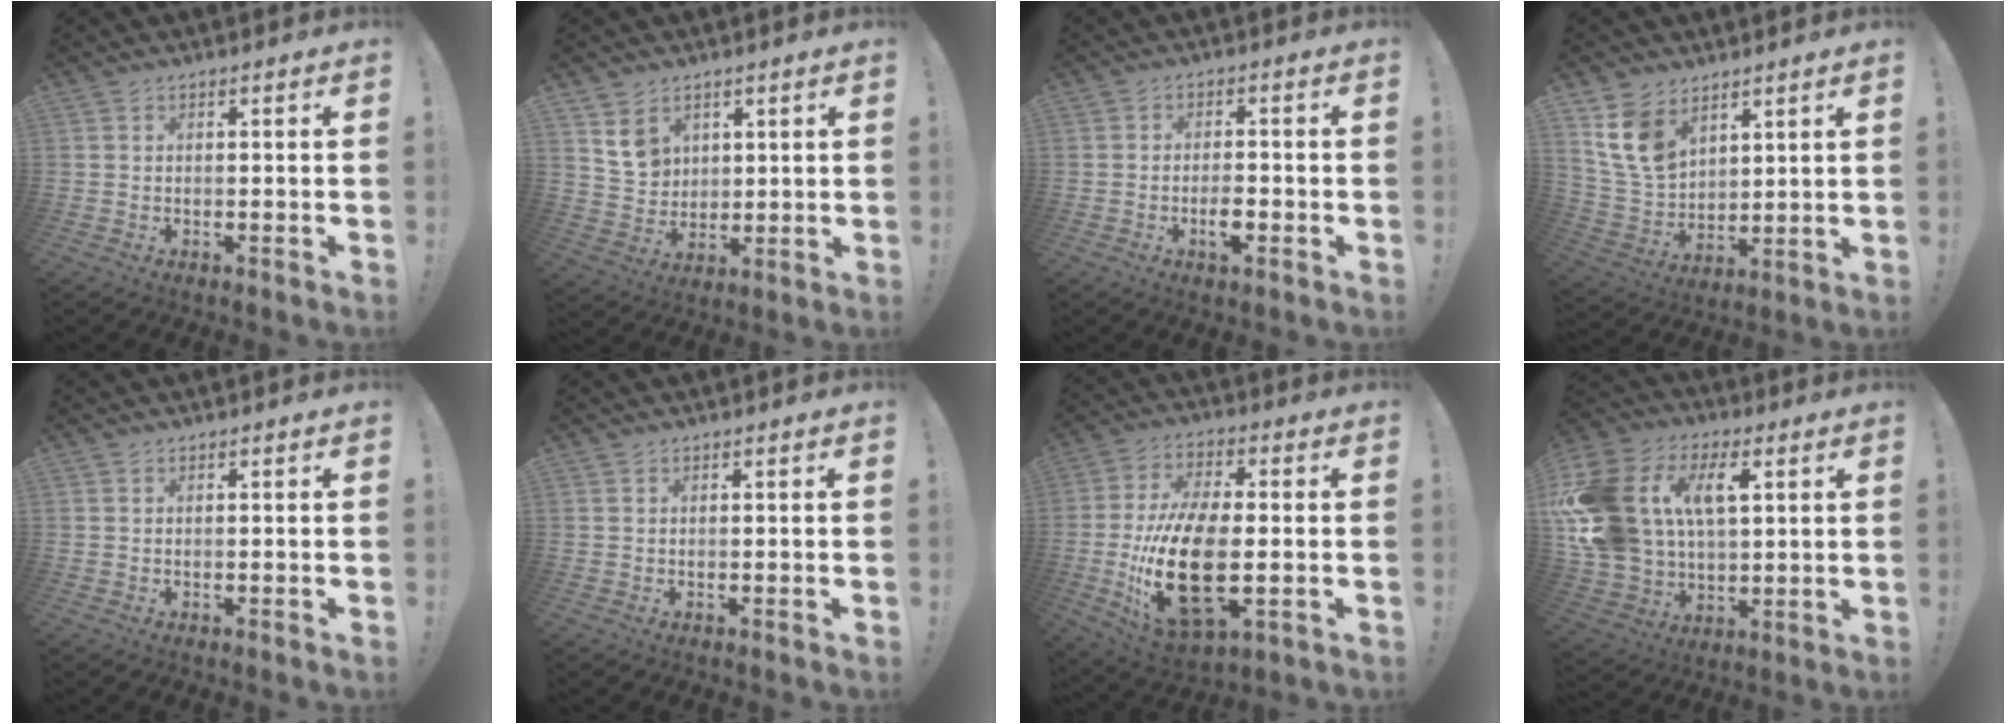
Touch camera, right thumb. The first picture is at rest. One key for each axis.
{"total": 8.1, "fx": 5.1, "fy": 5.8, "fz": 2.4, "tx": -0.038, "ty": -0.030, "tz": 0.102}
{"total": 4.2, "fx": -1.8, "fy": 2.1, "fz": 3.1, "tx": -0.045, "ty": 0.007, "tz": -0.033}
{"total": 12.6, "fx": 7.3, "fy": 8.3, "fz": 6.0, "tx": -0.125, "ty": -0.033, "tz": 0.149}
{"total": 0.0}
{"total": 0.0}
{"total": 22.2, "fx": -3.1, "fy": 11.2, "fz": 18.9, "tx": -0.379, "ty": -0.005, "tz": -0.045}
{"total": 22.4, "fx": 6.5, "fy": 15.6, "fz": 14.7, "tx": -0.290, "ty": -0.015, "tz": 0.122}